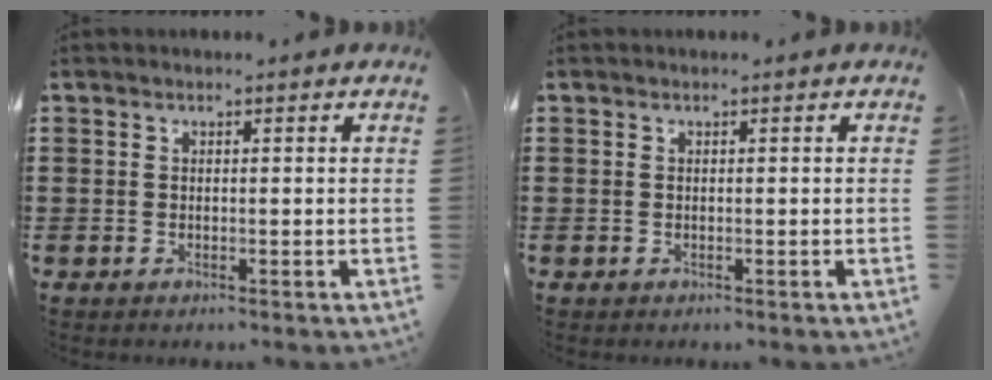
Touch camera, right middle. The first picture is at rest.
{"total": 0.0}